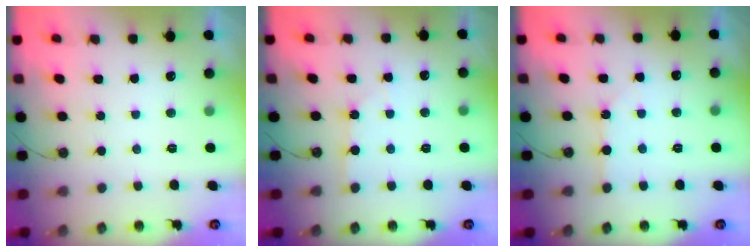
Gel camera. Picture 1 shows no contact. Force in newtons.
{"total": 1.8, "press": 1.7, "slide": 0.3}
{"total": 1.9, "press": 1.9, "slide": 0.4}